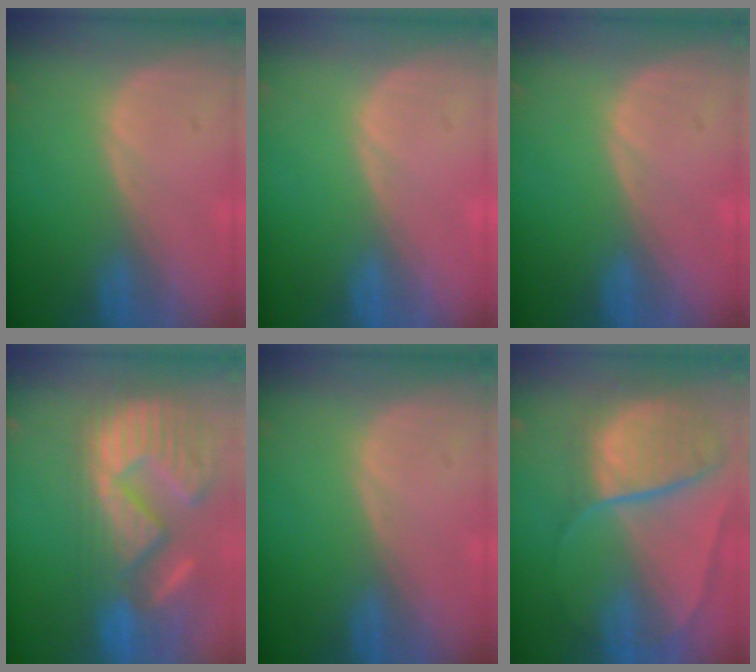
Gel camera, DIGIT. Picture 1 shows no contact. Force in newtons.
{"total": 0.0}
{"total": 0.0}
{"total": 15.4, "press": 12.7, "slide": 8.7}
{"total": 0.0}
{"total": 10.6, "press": 8.8, "slide": 6.0}